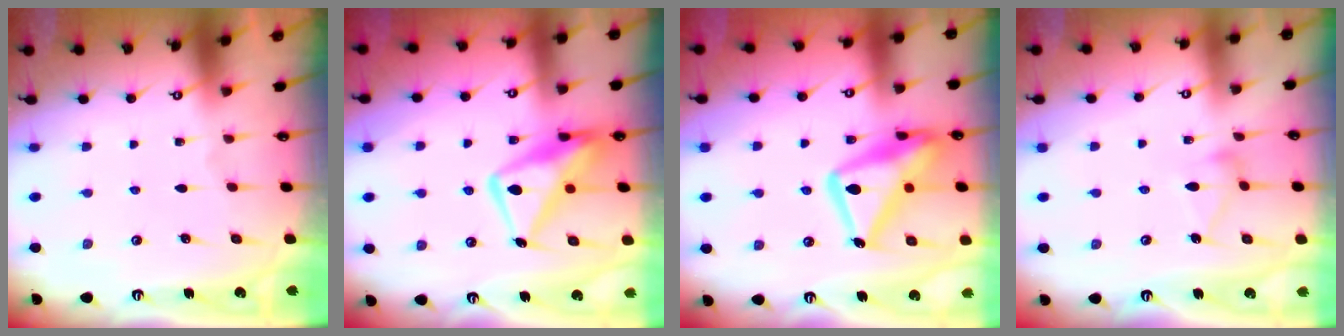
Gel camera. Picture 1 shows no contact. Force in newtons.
{"total": 15.2, "press": 15.1, "slide": 1.5}
{"total": 19.7, "press": 19.7, "slide": 1.8}
{"total": 8.1, "press": 8.1, "slide": 0.4}